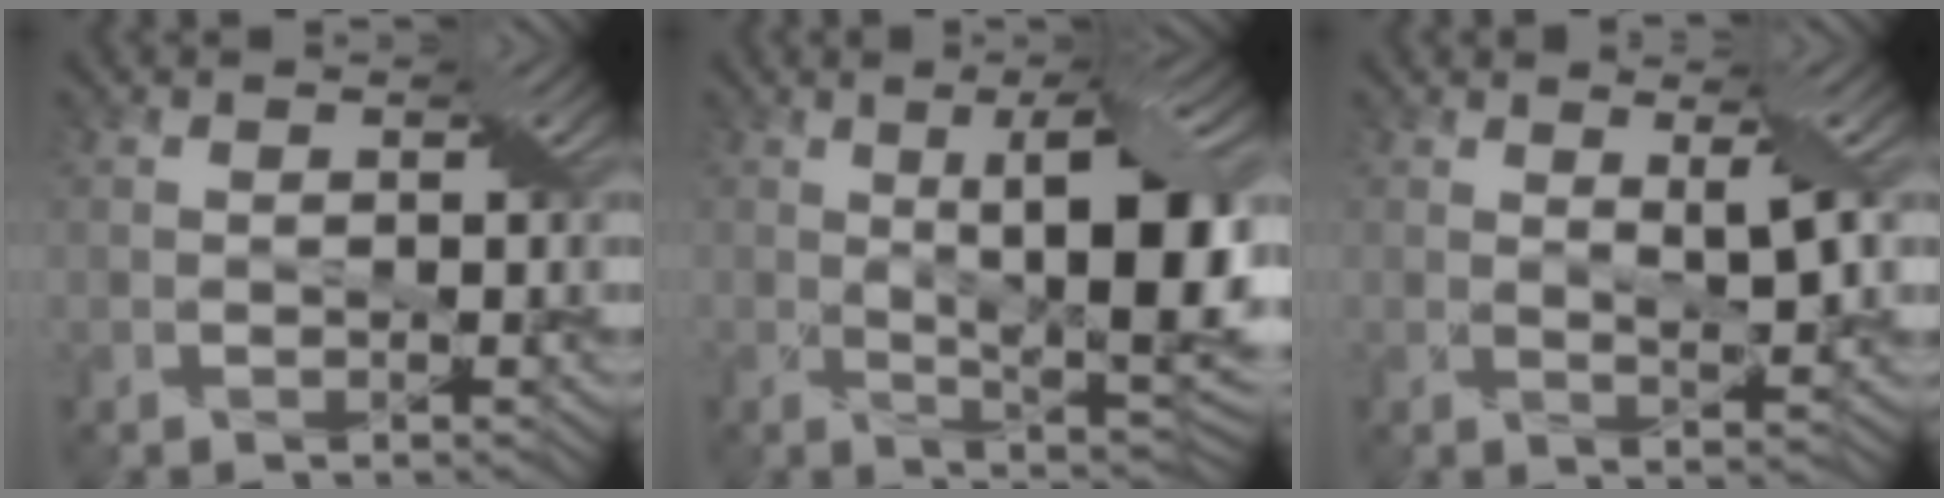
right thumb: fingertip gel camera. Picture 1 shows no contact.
{"total": 13.2, "force": [1.3, 3.9, 12.6], "torque": [-0.179, 0.004, 0.020]}
{"total": 4.0, "force": [1.5, 0.7, 3.7], "torque": [-0.070, 0.002, 0.028]}